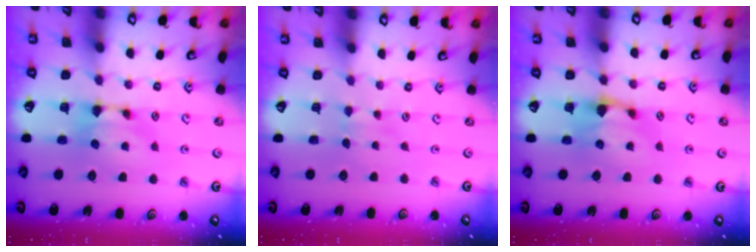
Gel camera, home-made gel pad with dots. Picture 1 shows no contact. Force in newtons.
{"total": 2.8, "press": 2.8, "slide": 0.3}
{"total": 1.6, "press": 1.2, "slide": 1.0}